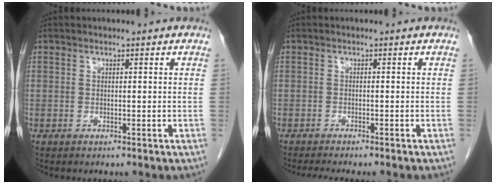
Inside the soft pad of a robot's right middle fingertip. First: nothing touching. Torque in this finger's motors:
{"motor_torque": [0.54, -0.34, 0.09, 0.01]}